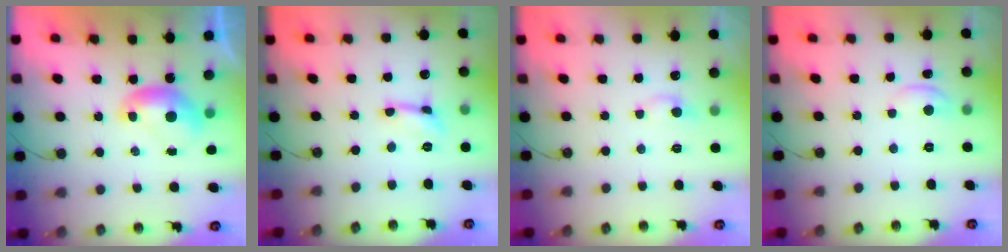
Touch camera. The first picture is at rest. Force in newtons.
{"total": 0.0}
{"total": 0.0}
{"total": 0.0}